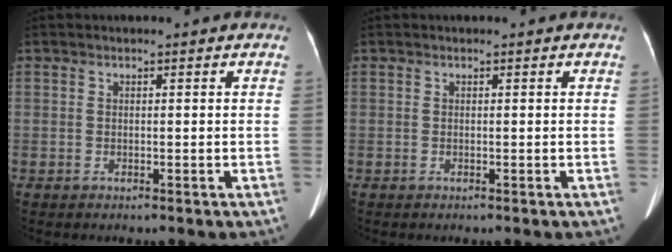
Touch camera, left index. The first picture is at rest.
{"total": 0.0}